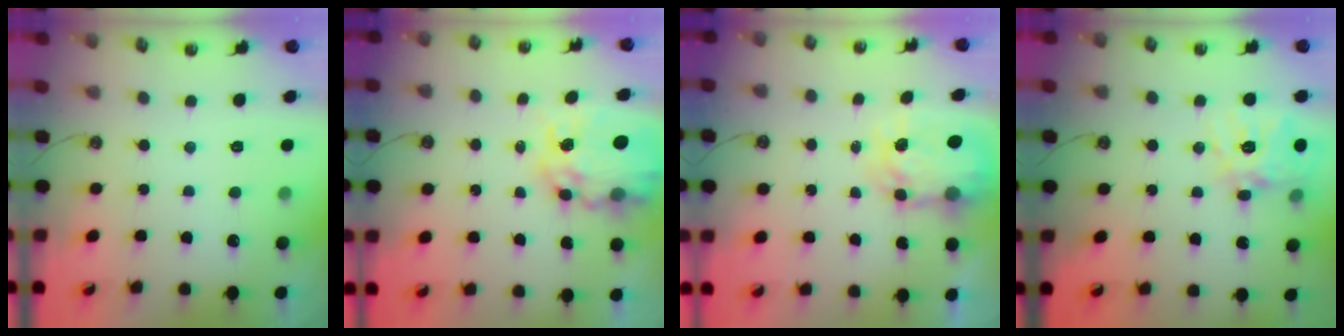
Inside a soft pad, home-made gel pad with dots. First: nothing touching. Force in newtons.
{"total": 13.8, "press": 13.7, "slide": 1.1}
{"total": 6.6, "press": 6.6, "slide": 0.6}
{"total": 15.2, "press": 15.1, "slide": 1.5}